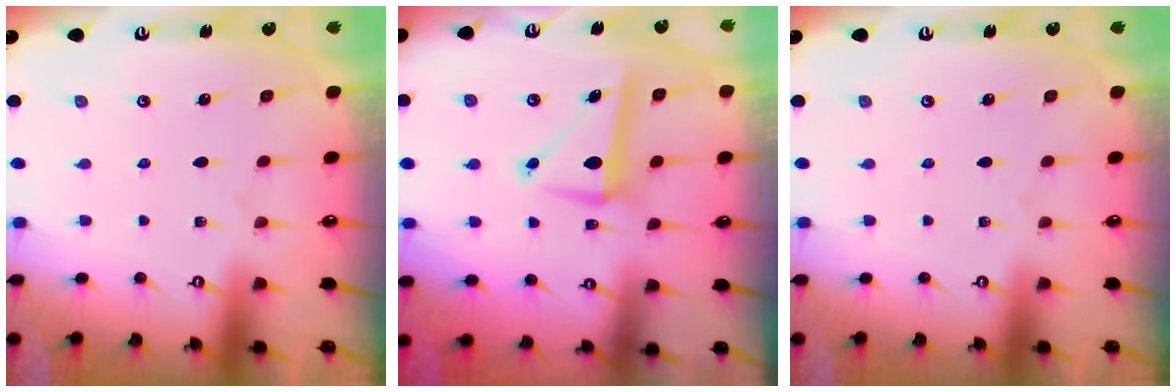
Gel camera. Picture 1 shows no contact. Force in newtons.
{"total": 9.7, "press": 9.5, "slide": 1.7}
{"total": 0.0}